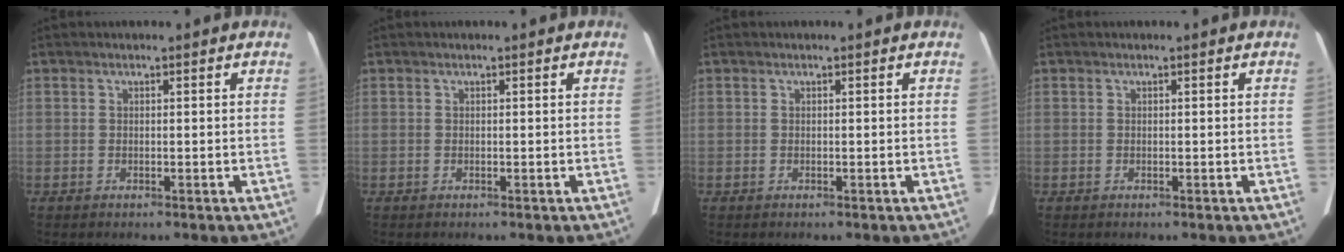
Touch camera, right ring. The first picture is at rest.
{"total": 0.0}
{"total": 0.0}
{"total": 0.0}